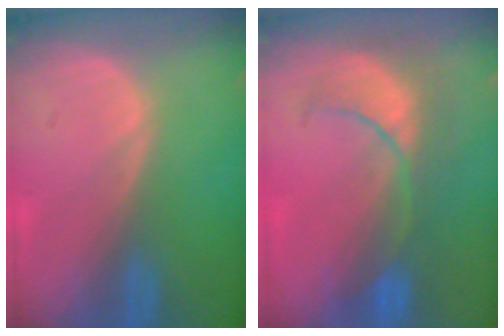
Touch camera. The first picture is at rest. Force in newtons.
{"total": 8.0, "press": 7.8, "slide": 1.6}